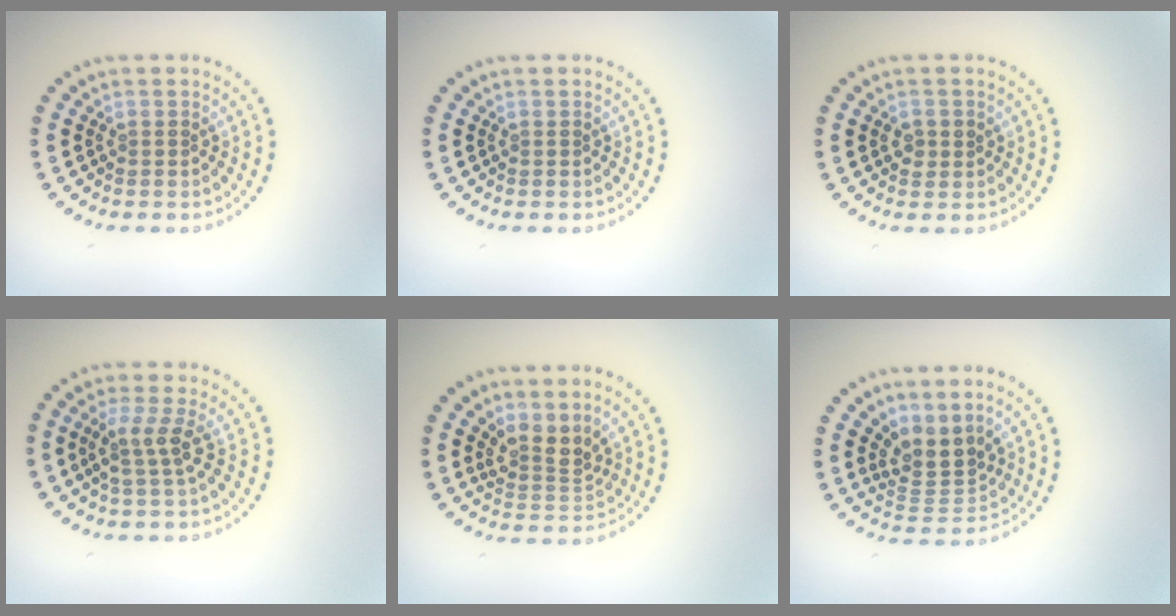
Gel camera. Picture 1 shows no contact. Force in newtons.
{"total": 0.0}
{"total": 1.3, "press": 1.3, "slide": 0.1}
{"total": 2.5, "press": 1.9, "slide": 1.6}
{"total": 2.9, "press": 2.1, "slide": 2.0}
{"total": 3.3, "press": 2.4, "slide": 2.2}